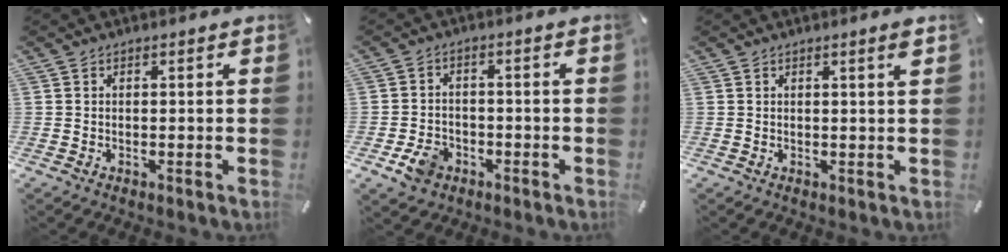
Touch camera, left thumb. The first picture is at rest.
{"total": 6.2, "force": [-2.9, 4.8, 2.7], "torque": [-0.051, 0.010, -0.054]}
{"total": 1.7, "force": [0.8, 0.0, 1.6], "torque": [-0.024, -0.005, 0.010]}